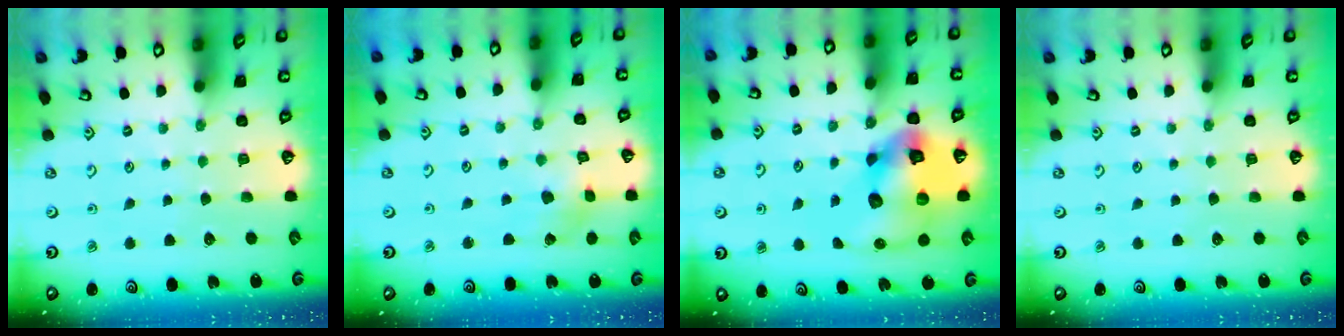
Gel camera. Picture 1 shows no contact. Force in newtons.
{"total": 2.4, "press": 2.3, "slide": 0.5}
{"total": 17.8, "press": 17.6, "slide": 2.6}
{"total": 0.0}